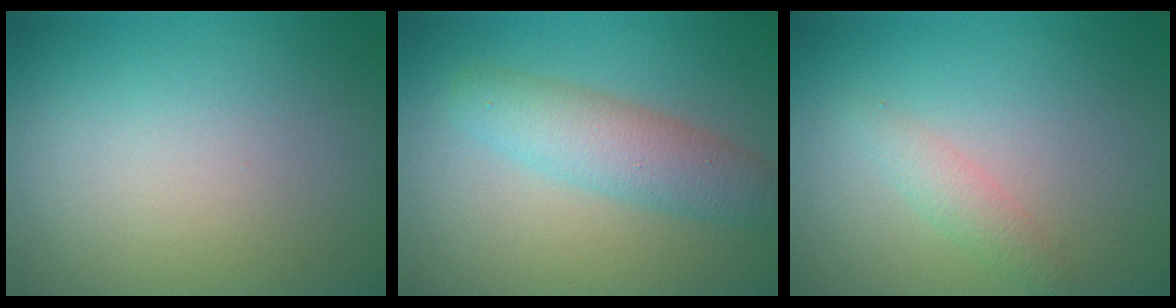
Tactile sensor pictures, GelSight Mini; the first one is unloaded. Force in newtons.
{"total": 4.3, "press": 4.3, "slide": 0.1}
{"total": 1.5, "press": 1.5, "slide": 0.0}